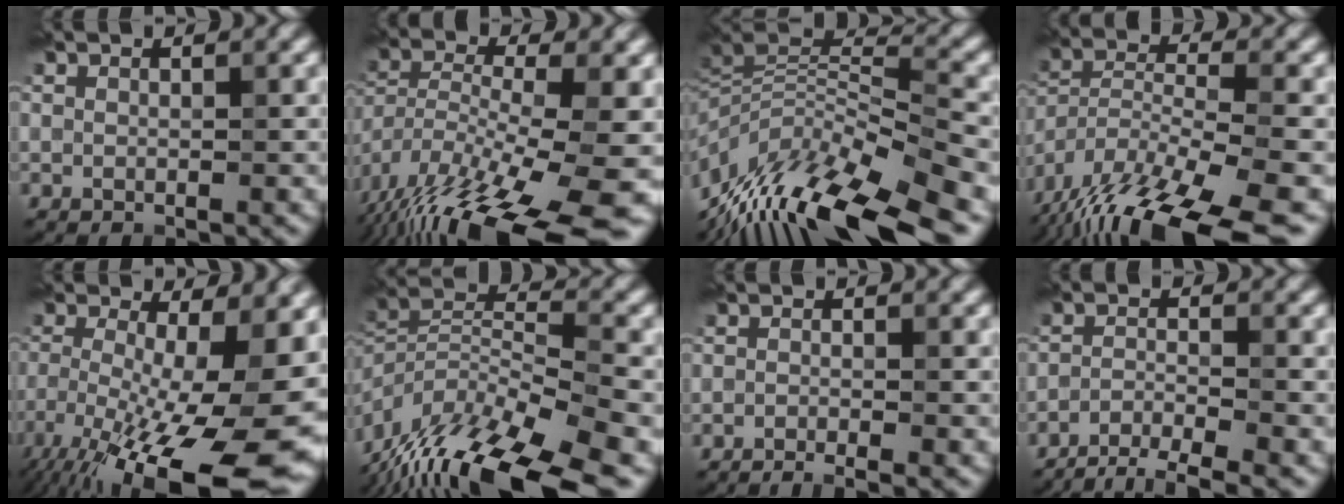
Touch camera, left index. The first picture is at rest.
{"total": 17.2, "force": [-10.6, 4.7, 12.7], "torque": [-0.250, -0.016, -0.173]}
{"total": 13.4, "force": [-7.2, 3.5, 10.8], "torque": [-0.209, 0.011, -0.120]}
{"total": 15.8, "force": [-12.5, 3.9, 8.8], "torque": [-0.176, -0.034, -0.195]}
{"total": 18.5, "force": [-7.7, 5.6, 15.9], "torque": [-0.261, -0.027, -0.121]}
{"total": 15.4, "force": [-11.1, 3.9, 9.8], "torque": [-0.199, 0.006, -0.191]}
{"total": 1.8, "force": [-1.3, 0.2, 1.1], "torque": [-0.014, -0.005, -0.028]}
{"total": 4.2, "force": [-3.6, 0.7, 2.1], "torque": [-0.036, -0.004, -0.071]}